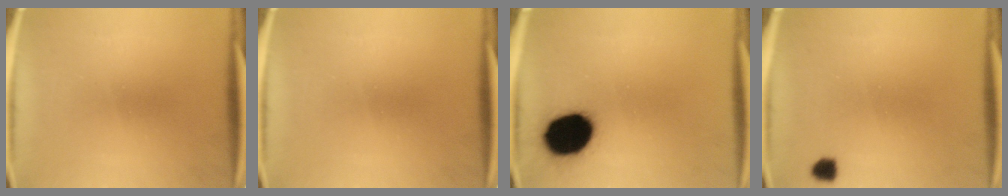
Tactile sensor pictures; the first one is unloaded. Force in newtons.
{"total": 0.0}
{"total": 17.4}
{"total": 2.0}